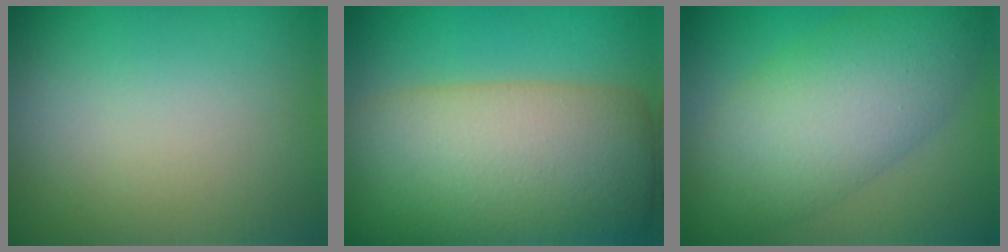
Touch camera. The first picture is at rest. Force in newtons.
{"total": 13.5, "press": 13.5, "slide": 0.9}
{"total": 8.1, "press": 8.1, "slide": 0.2}